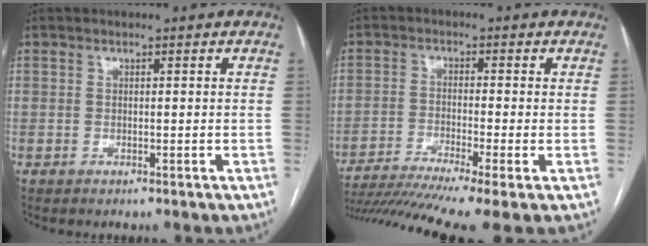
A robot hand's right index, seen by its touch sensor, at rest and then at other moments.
{"total": 12.4, "force": [-9.3, -0.9, 8.1], "torque": [-0.138, -0.024, -0.151]}